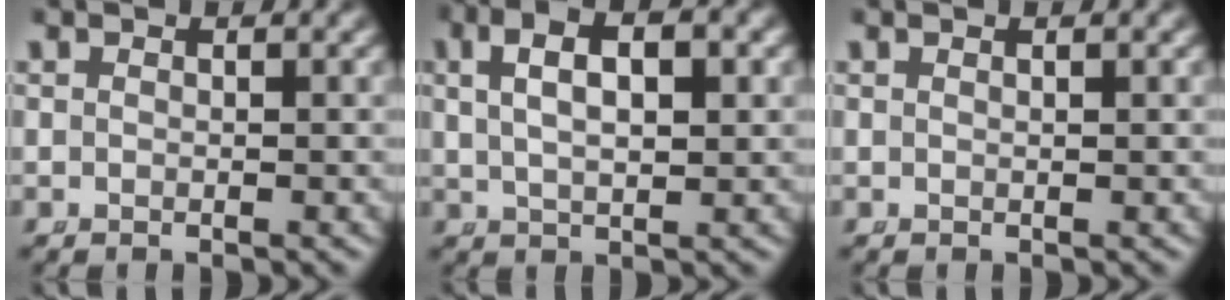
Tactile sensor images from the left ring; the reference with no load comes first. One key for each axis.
{"total": 5.9, "fx": 2.5, "fy": 2.7, "fz": 4.6, "tx": -0.066, "ty": 0.021, "tz": 0.036}
{"total": 0.5, "fx": 0.2, "fy": -0.4, "fz": 0.3, "tx": -0.005, "ty": -0.001, "tz": 0.006}